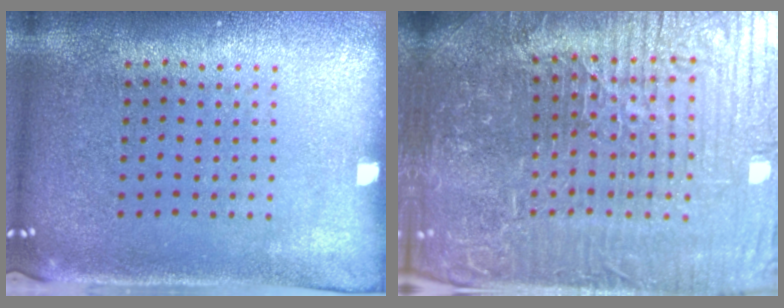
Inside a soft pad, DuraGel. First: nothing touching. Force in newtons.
{"total": 6.6, "press": 6.1, "slide": 2.5}